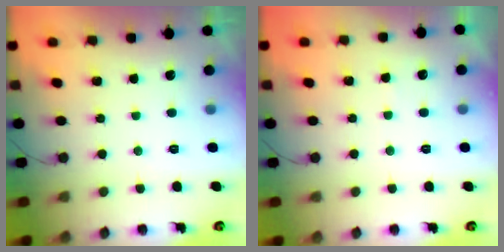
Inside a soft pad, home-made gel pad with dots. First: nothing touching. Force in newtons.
{"total": 3.1, "press": 3.0, "slide": 0.5}